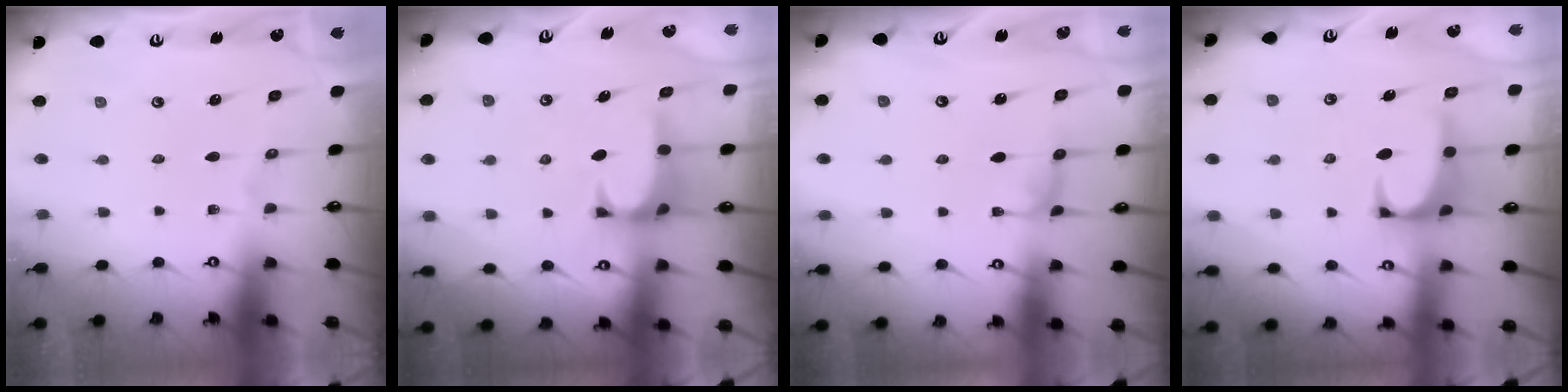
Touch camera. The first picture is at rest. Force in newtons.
{"total": 0.8, "press": 0.1, "slide": 0.8}
{"total": 0.6, "press": 0.6, "slide": 0.3}
{"total": 1.8, "press": 1.7, "slide": 0.7}